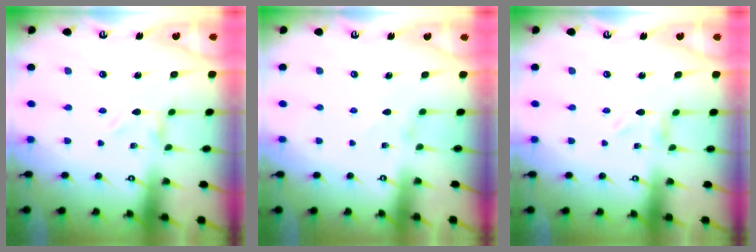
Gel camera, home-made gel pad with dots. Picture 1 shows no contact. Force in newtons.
{"total": 1.0, "press": 1.0, "slide": 0.3}
{"total": 0.0}